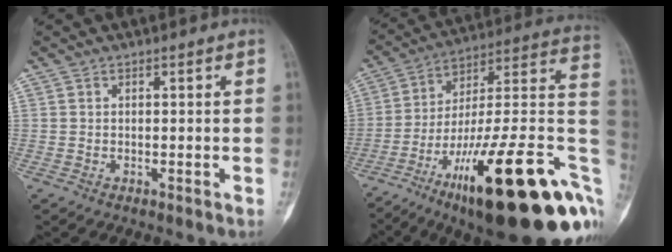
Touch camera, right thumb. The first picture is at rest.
{"total": 34.8, "force": [-12.2, 9.5, 31.2], "torque": [-0.371, 0.065, -0.188]}